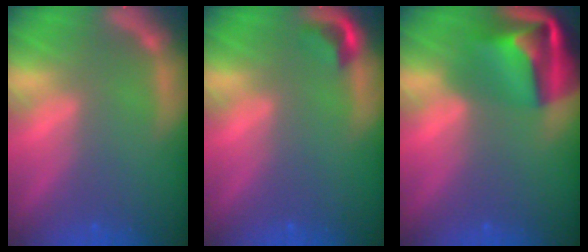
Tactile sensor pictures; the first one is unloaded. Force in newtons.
{"total": 1.9}
{"total": 9.5}